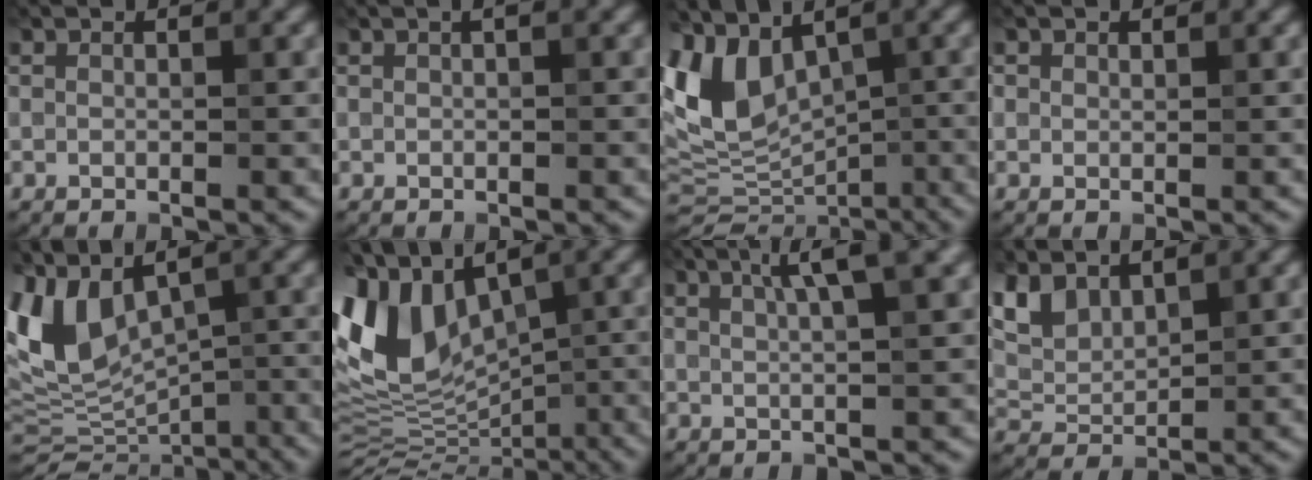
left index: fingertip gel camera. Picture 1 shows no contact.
{"total": 0.9, "force": [0.4, 0.1, 0.8], "torque": [-0.016, 0.005, 0.005]}
{"total": 9.2, "force": [1.5, 6.1, 6.7], "torque": [-0.132, -0.006, 0.030]}
{"total": 0.7, "force": [0.4, 0.5, 0.1], "torque": [-0.003, -0.003, 0.009]}
{"total": 8.1, "force": [1.2, 5.1, 6.2], "torque": [-0.121, -0.010, 0.028]}
{"total": 12.2, "force": [2.4, 7.3, 9.5], "torque": [-0.200, 0.009, 0.046]}
{"total": 5.3, "force": [2.8, 0.9, 4.4], "torque": [-0.062, 0.016, 0.042]}
{"total": 4.8, "force": [3.2, 2.3, 2.7], "torque": [-0.068, 0.004, 0.063]}